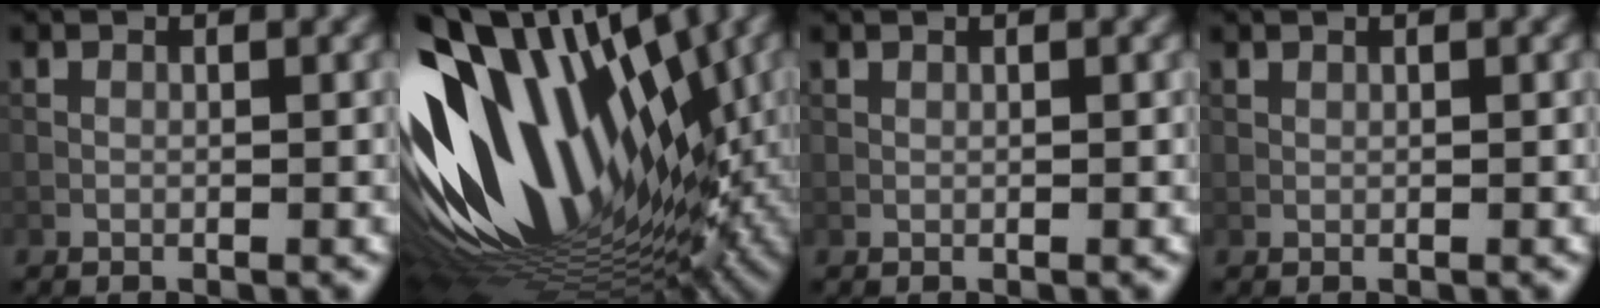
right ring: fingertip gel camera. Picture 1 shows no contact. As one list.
[{"total": 17.7, "force": [1.5, 10.4, 14.2], "torque": [-0.271, 0.004, 0.021]}, {"total": 0.0}, {"total": 0.0}]